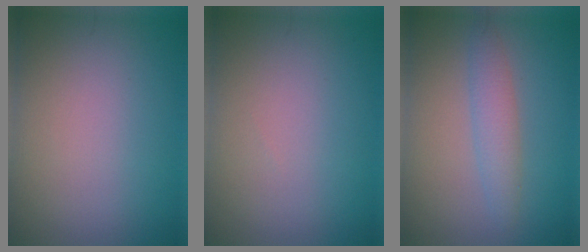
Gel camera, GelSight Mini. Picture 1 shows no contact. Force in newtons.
{"total": 0.0}
{"total": 2.5, "press": 2.5, "slide": 0.1}